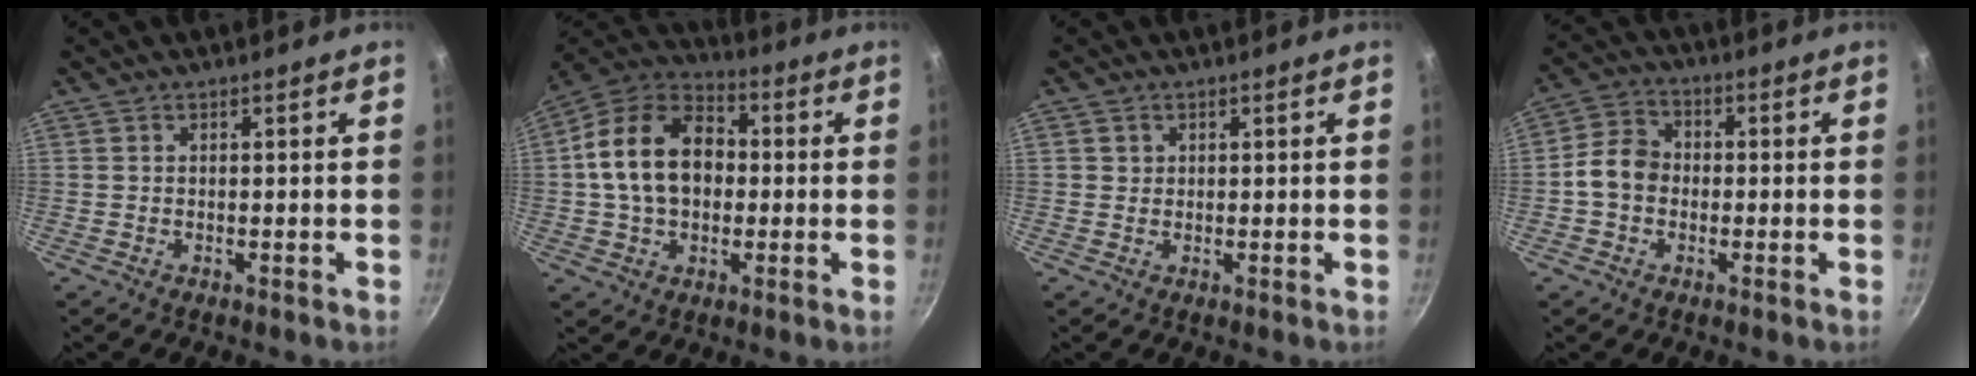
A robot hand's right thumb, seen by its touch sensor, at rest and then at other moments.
{"total": 17.1, "force": [0.8, 12.2, 11.9], "torque": [-0.181, 0.032, 0.000]}
{"total": 1.3, "force": [0.4, 1.2, 0.2], "torque": [0.006, 0.003, 0.005]}
{"total": 7.0, "force": [-0.9, 5.7, 3.9], "torque": [-0.048, 0.022, -0.032]}